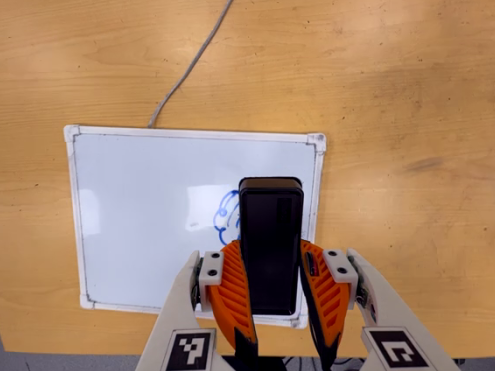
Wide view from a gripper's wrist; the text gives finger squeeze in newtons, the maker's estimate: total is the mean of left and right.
{"total": 8.6, "left": 6.0, "right": 11.2}